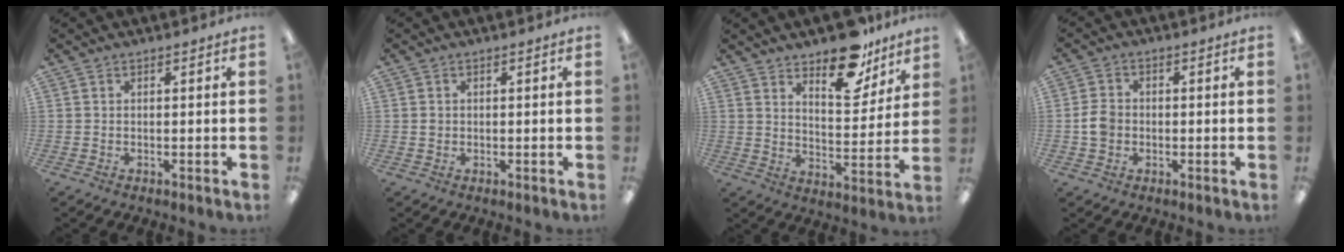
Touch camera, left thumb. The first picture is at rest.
{"total": 1.0, "force": [0.2, 0.9, 0.3], "torque": [-0.006, 0.005, 0.002]}
{"total": 14.1, "force": [11.1, 6.1, 6.3], "torque": [-0.073, -0.076, 0.195]}
{"total": 4.7, "force": [-0.5, 3.9, 2.6], "torque": [-0.039, 0.007, -0.008]}